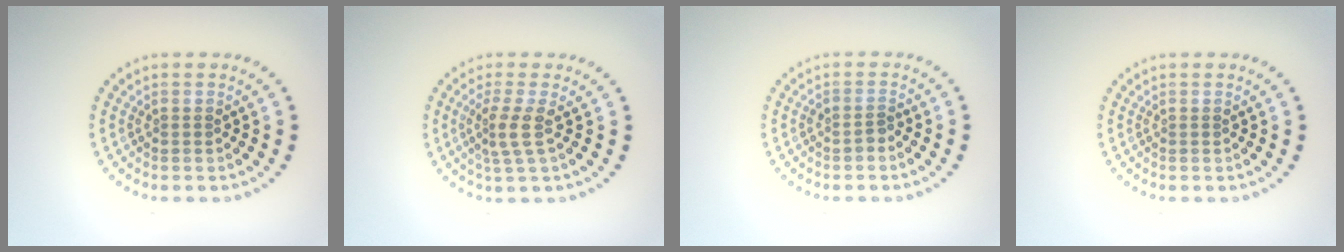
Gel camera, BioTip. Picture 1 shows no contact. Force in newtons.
{"total": 2.3, "press": 1.7, "slide": 1.6}
{"total": 1.0, "press": 0.9, "slide": 0.6}
{"total": 0.0}